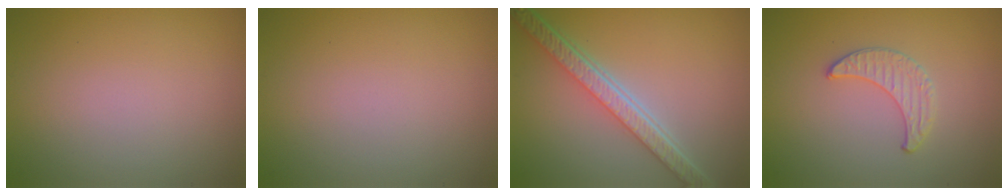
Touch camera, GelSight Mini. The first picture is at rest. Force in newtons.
{"total": 0.0}
{"total": 6.0, "press": 4.6, "slide": 3.8}
{"total": 1.3, "press": 1.3, "slide": 0.2}